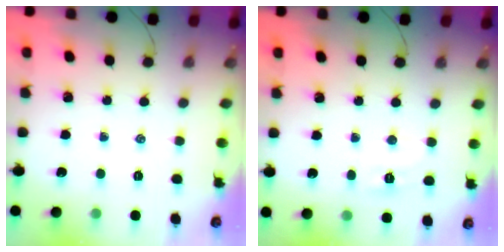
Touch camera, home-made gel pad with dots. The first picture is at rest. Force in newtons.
{"total": 5.0, "press": 4.9, "slide": 1.0}